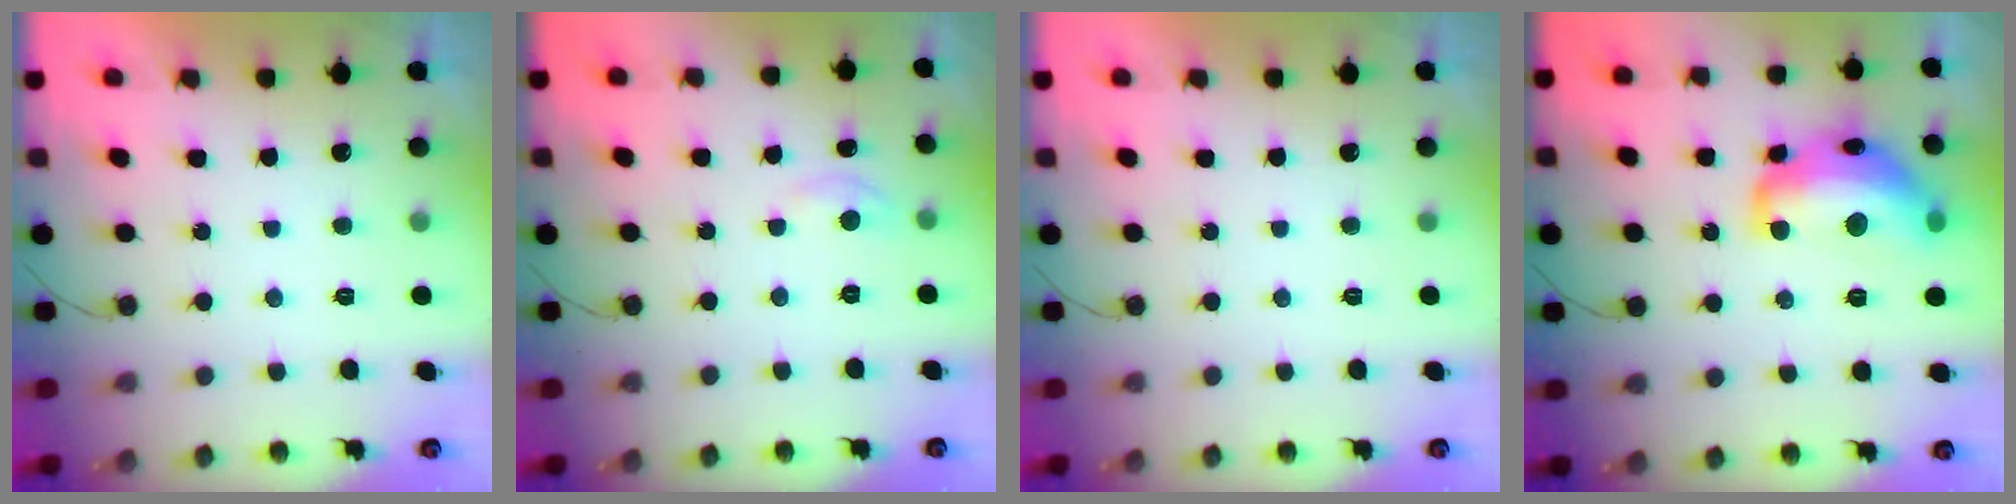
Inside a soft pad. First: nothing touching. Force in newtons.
{"total": 3.2, "press": 3.2, "slide": 0.4}
{"total": 0.0}
{"total": 17.2, "press": 17.2, "slide": 1.1}